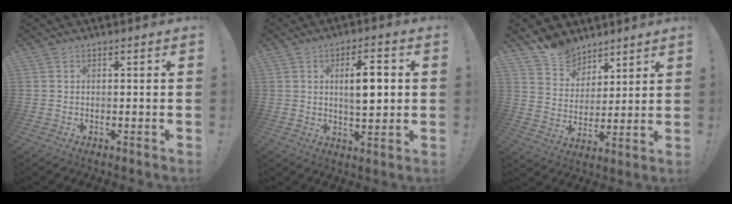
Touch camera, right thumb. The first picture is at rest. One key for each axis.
{"total": 8.9, "fx": 1.2, "fy": 3.4, "fz": 8.1, "tx": -0.120, "ty": 0.002, "tz": 0.013}
{"total": 10.0, "fx": 7.9, "fy": 6.1, "fz": 0.8, "tx": -0.023, "ty": -0.067, "tz": 0.156}